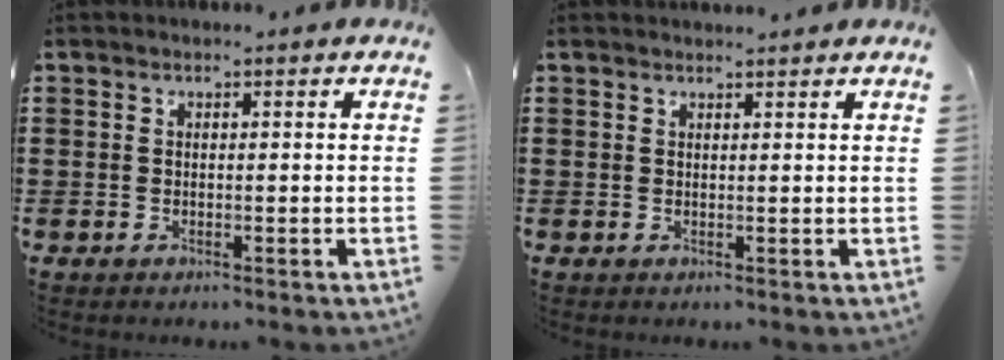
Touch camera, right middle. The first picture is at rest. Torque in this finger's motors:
{"motor_torque": [-0.06, -0.17, -0.14, -0.02]}